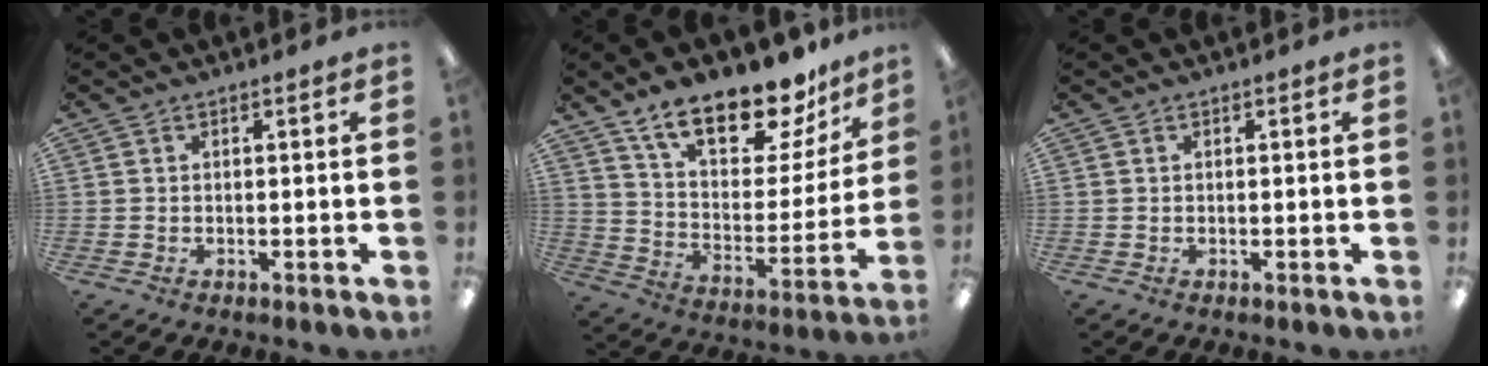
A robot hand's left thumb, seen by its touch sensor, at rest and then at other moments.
{"total": 20.5, "force": [16.0, 7.6, 10.3], "torque": [-0.159, -0.108, 0.275]}
{"total": 0.0}